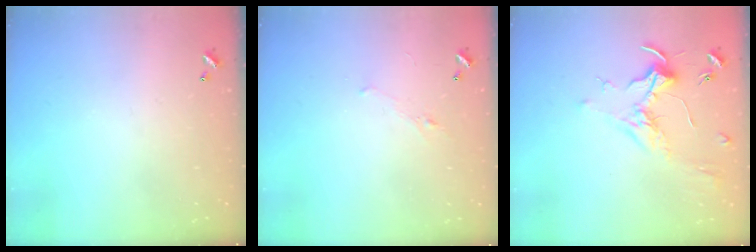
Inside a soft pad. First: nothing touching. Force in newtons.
{"total": 0.7, "press": 0.2, "slide": 0.7}
{"total": 1.9, "press": 1.8, "slide": 0.8}